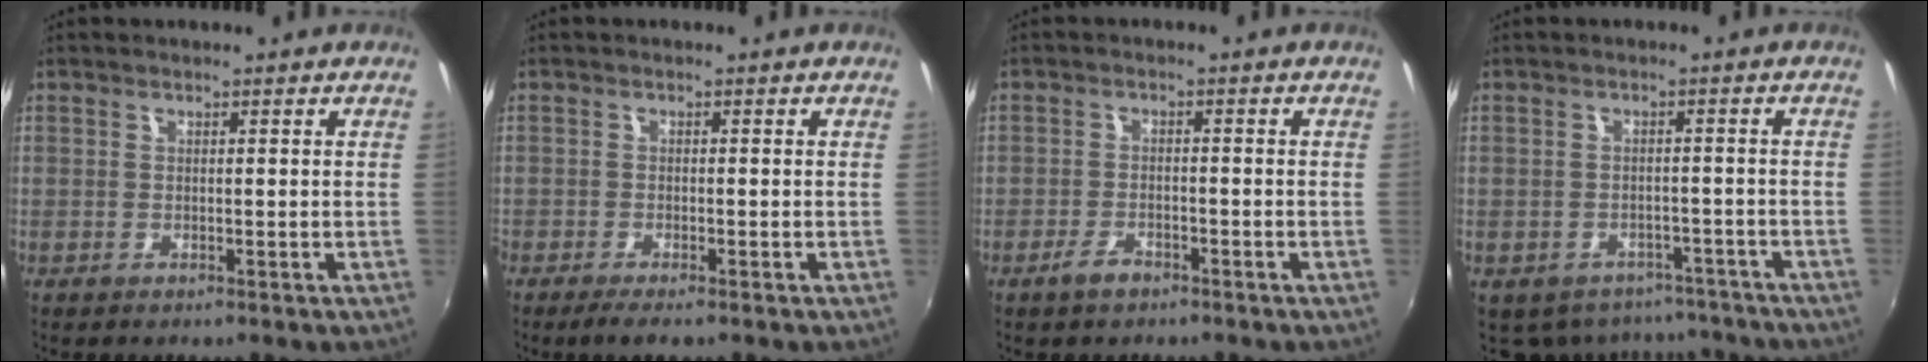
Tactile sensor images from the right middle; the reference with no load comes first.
{"total": 2.6, "force": [-2.0, 0.3, 1.6], "torque": [-0.042, -0.011, -0.037]}
{"total": 3.2, "force": [-2.4, 1.4, 1.6], "torque": [-0.042, -0.004, -0.045]}
{"total": 10.2, "force": [-7.8, 5.8, 2.9], "torque": [-0.070, 0.001, -0.088]}